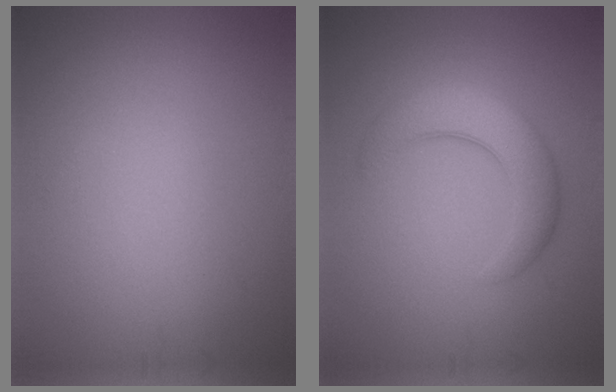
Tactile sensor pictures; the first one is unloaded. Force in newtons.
{"total": 4.8, "press": 4.8, "slide": 0.1}